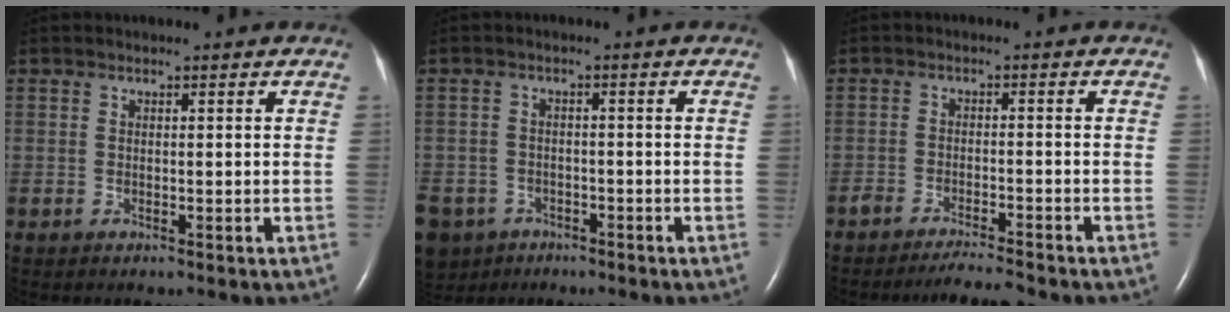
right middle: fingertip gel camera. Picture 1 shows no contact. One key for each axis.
{"total": 12.4, "fx": -7.6, "fy": 9.1, "fz": 3.7, "tx": -0.126, "ty": -0.011, "tz": -0.116}
{"total": 4.4, "fx": -4.1, "fy": -0.1, "fz": 1.4, "tx": -0.022, "ty": -0.014, "tz": -0.069}